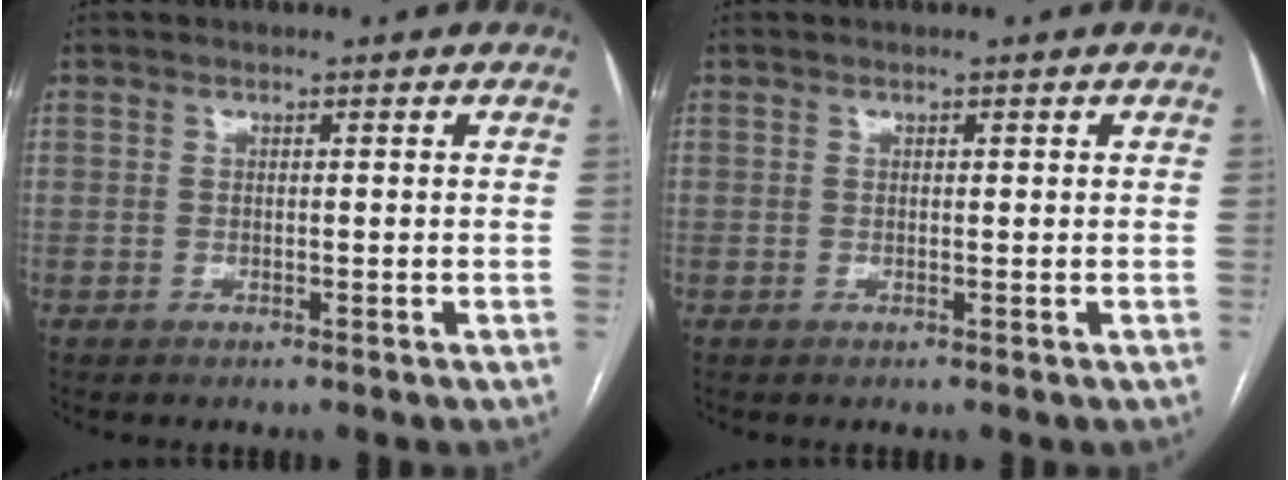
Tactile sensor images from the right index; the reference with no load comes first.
{"total": 0.0}